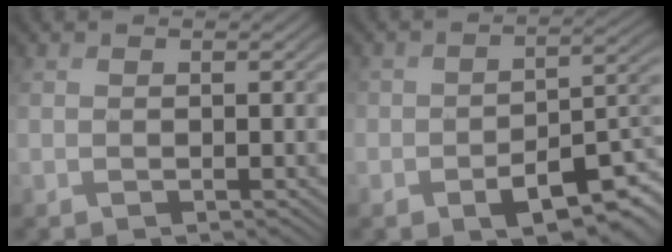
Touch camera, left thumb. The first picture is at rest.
{"total": 8.8, "force": [-4.7, 4.9, 5.7], "torque": [-0.076, -0.027, -0.070]}